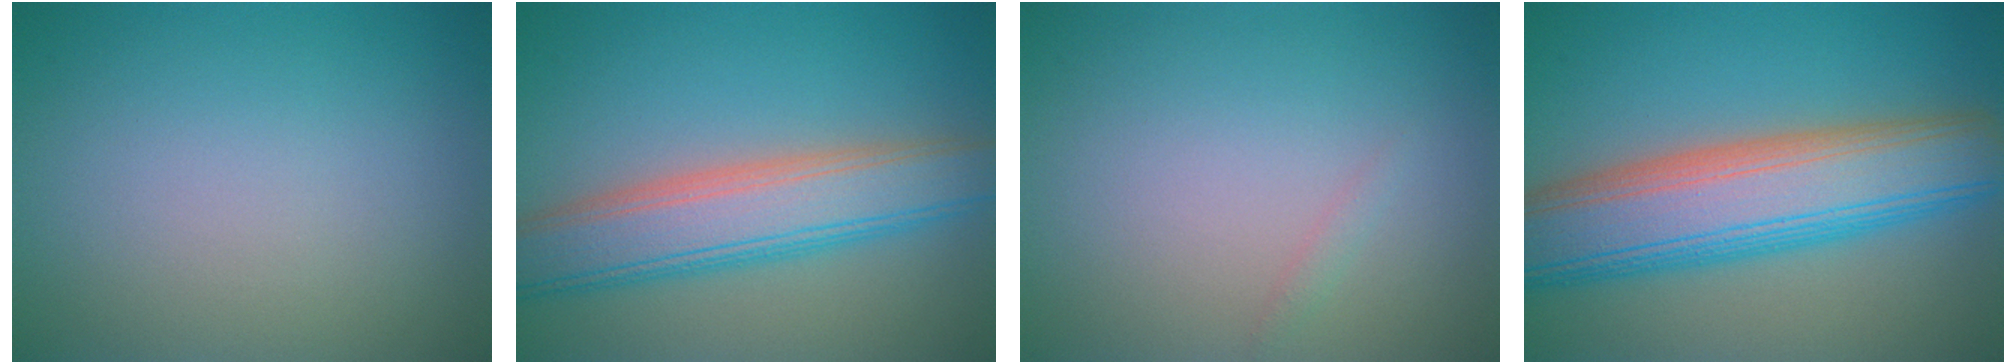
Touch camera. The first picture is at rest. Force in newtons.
{"total": 7.2, "press": 7.2, "slide": 0.2}
{"total": 0.6, "press": 0.6, "slide": 0.1}
{"total": 10.8, "press": 10.7, "slide": 0.8}